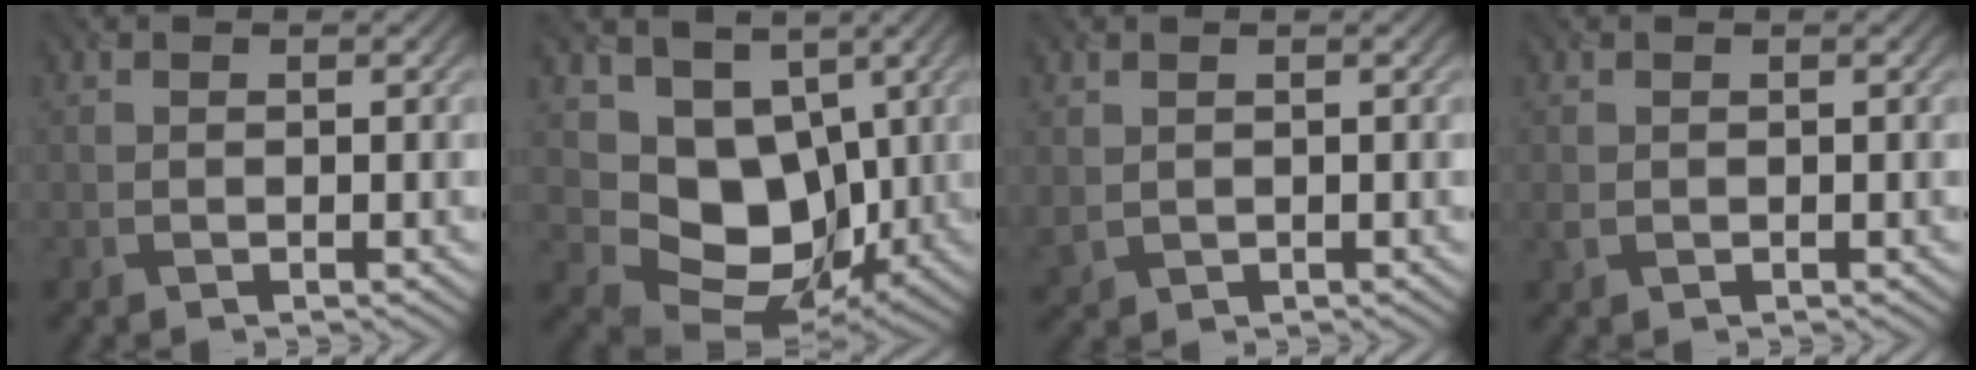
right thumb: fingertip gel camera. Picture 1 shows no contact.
{"total": 9.8, "force": [1.4, 7.6, 6.0], "torque": [-0.120, -0.028, 0.023]}
{"total": 1.4, "force": [0.5, 1.1, 0.7], "torque": [-0.024, -0.005, 0.015]}
{"total": 0.8, "force": [0.0, 0.7, 0.5], "torque": [-0.015, -0.002, 0.001]}